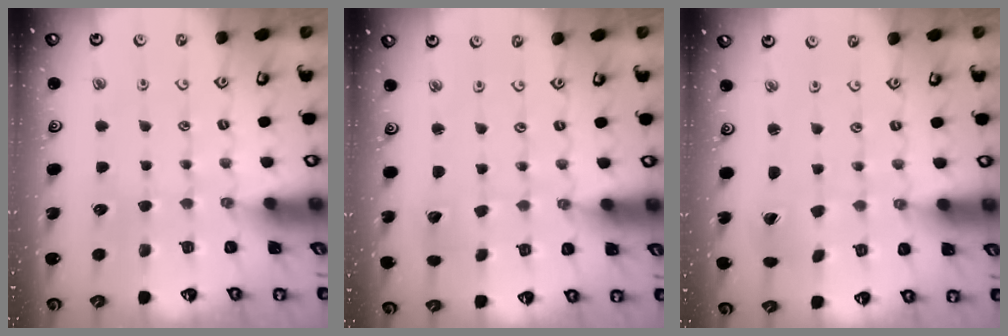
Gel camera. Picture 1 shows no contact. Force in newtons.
{"total": 2.3, "press": 2.3, "slide": 0.1}
{"total": 0.7, "press": 0.7, "slide": 0.1}